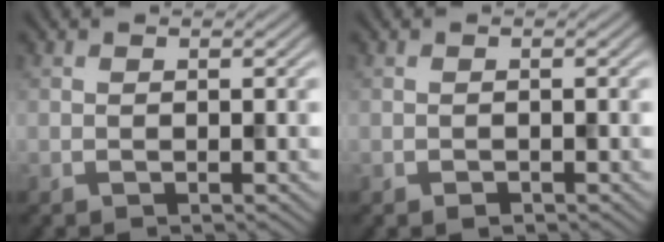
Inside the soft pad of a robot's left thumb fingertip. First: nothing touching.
{"total": 0.6, "force": [-0.5, 0.4, 0.2], "torque": [-0.003, -0.003, -0.007]}